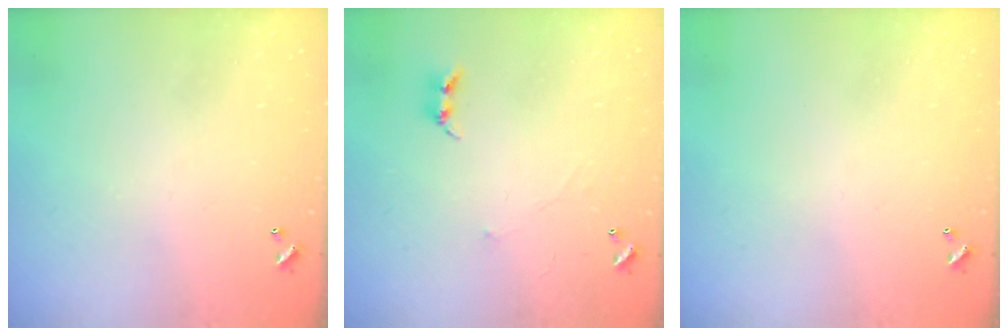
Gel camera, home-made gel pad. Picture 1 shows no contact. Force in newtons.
{"total": 2.4, "press": 2.4, "slide": 0.4}
{"total": 0.0}